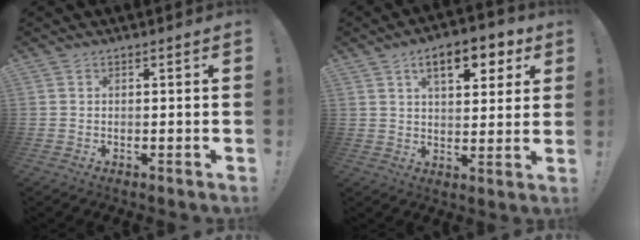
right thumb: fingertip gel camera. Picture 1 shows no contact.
{"total": 12.1, "force": [5.7, 5.5, 9.1], "torque": [-0.123, -0.020, 0.093]}